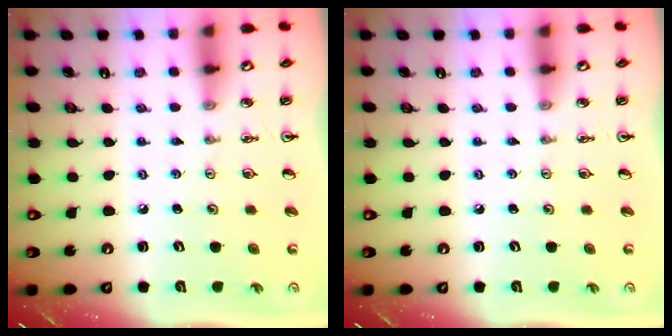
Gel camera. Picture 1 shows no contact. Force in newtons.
{"total": 0.0}